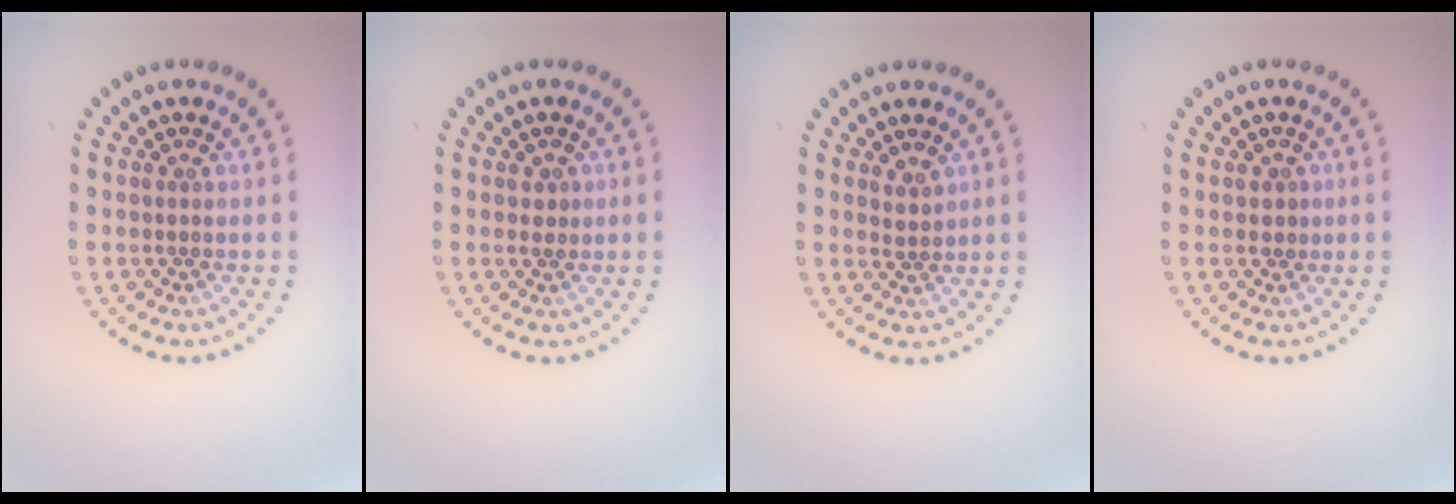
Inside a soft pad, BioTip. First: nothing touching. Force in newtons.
{"total": 0.9, "press": 0.9, "slide": 0.3}
{"total": 1.4, "press": 1.1, "slide": 1.0}
{"total": 0.8, "press": 0.8, "slide": 0.2}